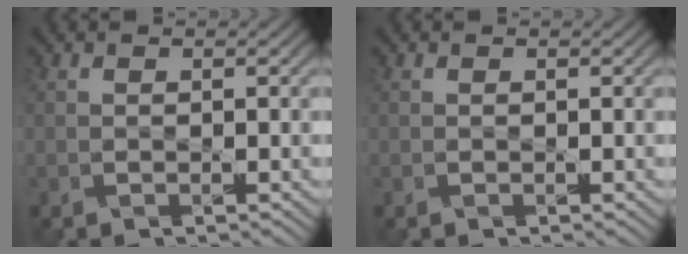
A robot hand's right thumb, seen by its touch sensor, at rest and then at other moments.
{"total": 0.0}